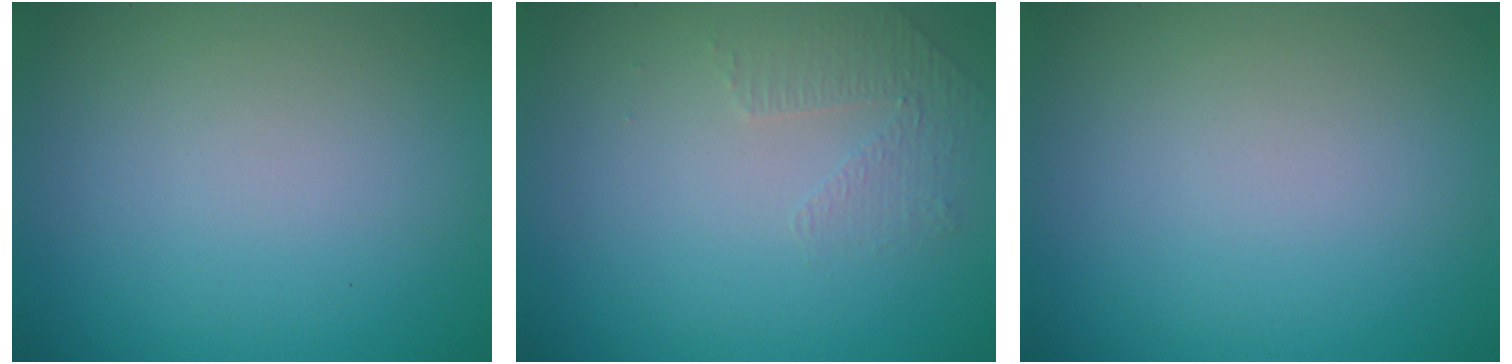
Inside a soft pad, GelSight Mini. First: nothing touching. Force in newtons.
{"total": 1.4, "press": 0.8, "slide": 1.1}
{"total": 0.0}